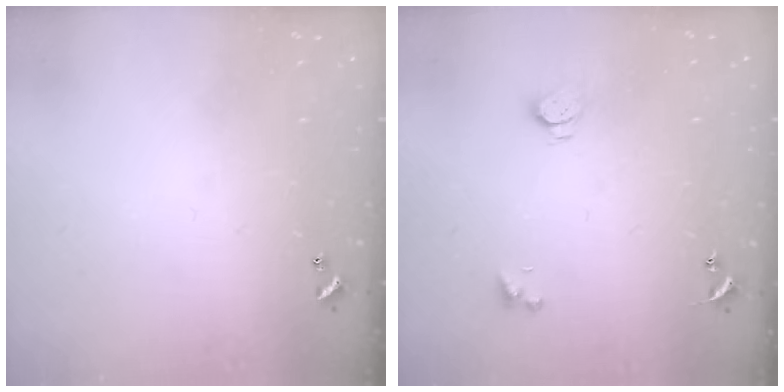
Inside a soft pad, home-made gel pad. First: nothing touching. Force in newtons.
{"total": 2.7, "press": 2.7, "slide": 0.3}